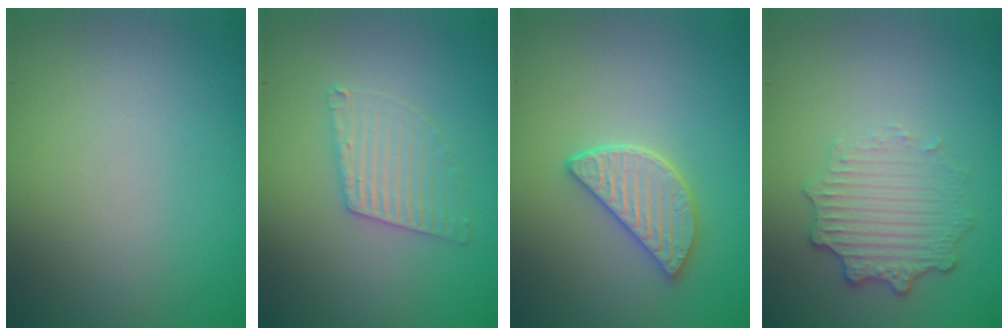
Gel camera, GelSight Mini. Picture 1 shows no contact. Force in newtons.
{"total": 2.5, "press": 2.5, "slide": 0.2}
{"total": 3.2, "press": 3.0, "slide": 1.2}
{"total": 3.6, "press": 2.8, "slide": 2.2}